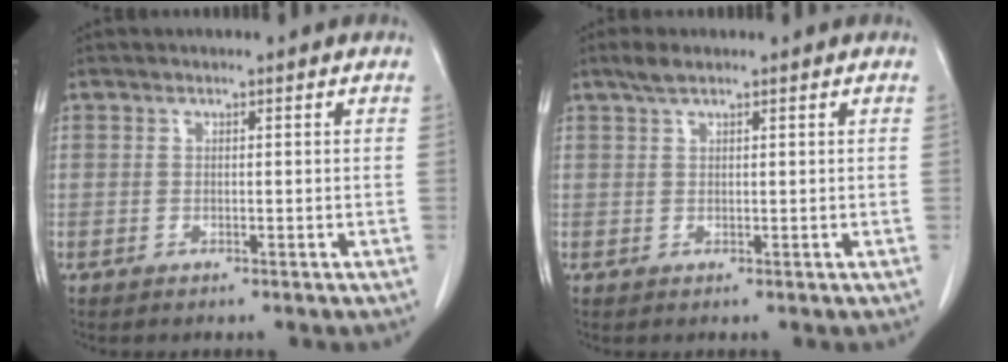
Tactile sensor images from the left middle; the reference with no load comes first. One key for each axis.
{"total": 2.0, "fx": 1.6, "fy": 0.3, "fz": 1.3, "tx": -0.032, "ty": 0.007, "tz": 0.032}